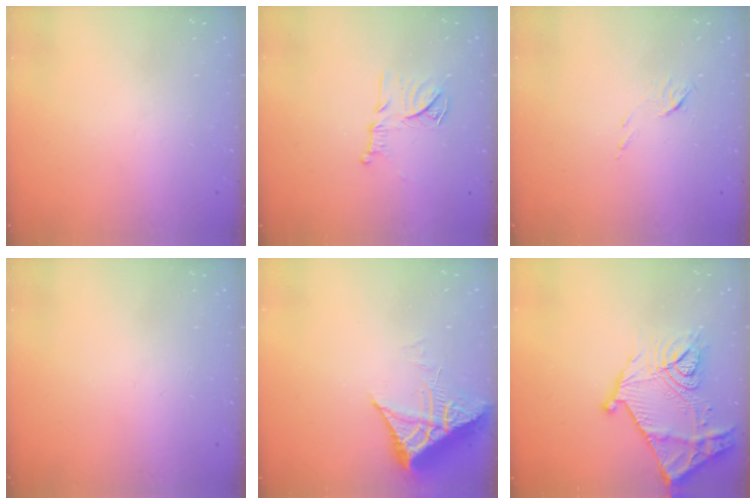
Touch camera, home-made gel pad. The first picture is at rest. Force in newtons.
{"total": 12.5, "press": 12.5, "slide": 0.8}
{"total": 5.1, "press": 5.0, "slide": 0.8}
{"total": 0.0}
{"total": 6.6, "press": 6.6, "slide": 0.8}
{"total": 21.8, "press": 21.8, "slide": 1.1}